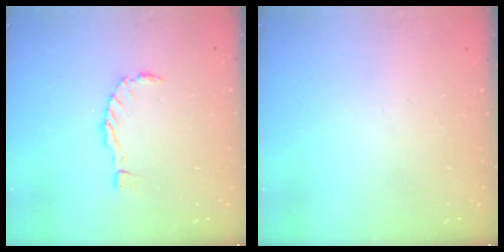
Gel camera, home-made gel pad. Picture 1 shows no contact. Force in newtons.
{"total": 0.0}